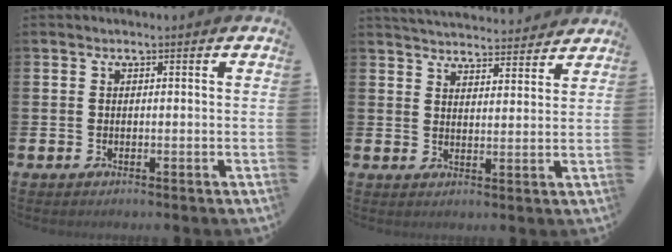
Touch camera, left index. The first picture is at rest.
{"total": 4.7, "force": [4.7, 0.6, 0.0], "torque": [-0.012, -0.031, 0.083]}